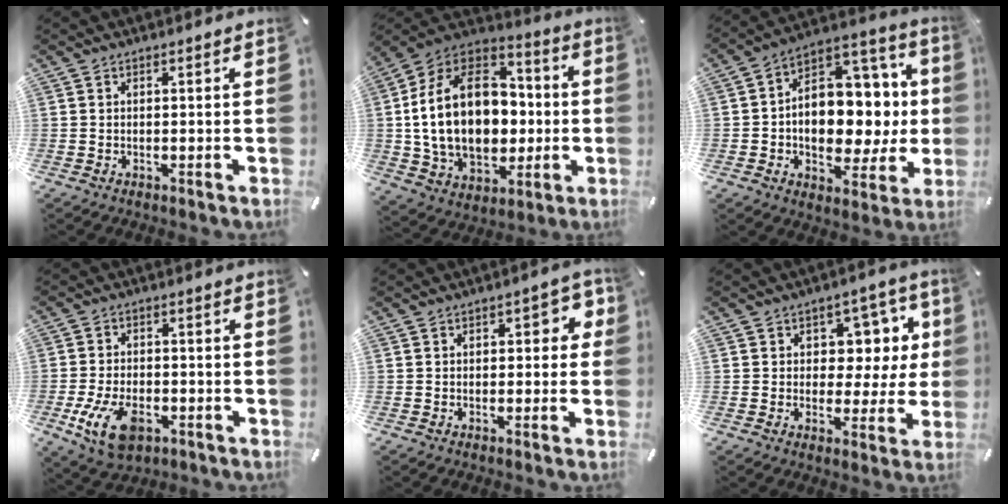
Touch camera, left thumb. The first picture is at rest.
{"total": 23.9, "force": [-0.6, 17.2, 16.5], "torque": [-0.329, 0.001, -0.003]}
{"total": 14.7, "force": [-0.7, 10.9, 9.9], "torque": [-0.139, -0.020, -0.007]}
{"total": 10.6, "force": [-4.0, 6.4, 7.4], "torque": [-0.156, 0.003, -0.073]}
{"total": 4.7, "force": [0.5, 3.1, 3.6], "torque": [-0.039, 0.000, -0.001]}
{"total": 9.5, "force": [3.2, 7.5, 4.8], "torque": [-0.051, -0.022, 0.054]}